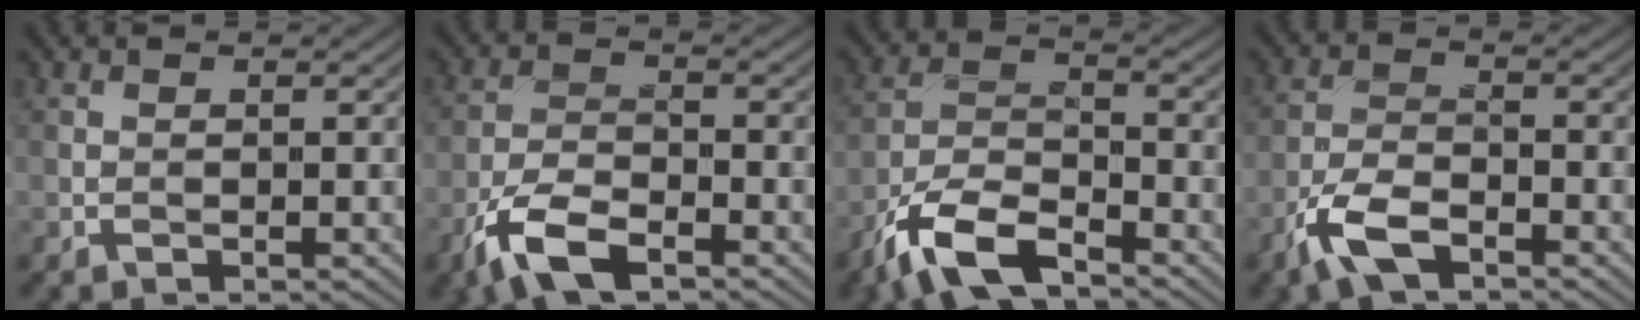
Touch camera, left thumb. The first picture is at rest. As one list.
[{"total": 7.6, "force": [-4.8, 2.9, 5.0], "torque": [-0.107, -0.005, -0.105]}, {"total": 9.6, "force": [-6.8, 3.5, 5.9], "torque": [-0.115, -0.008, -0.149]}, {"total": 6.2, "force": [-4.0, 2.4, 4.1], "torque": [-0.093, -0.003, -0.090]}]